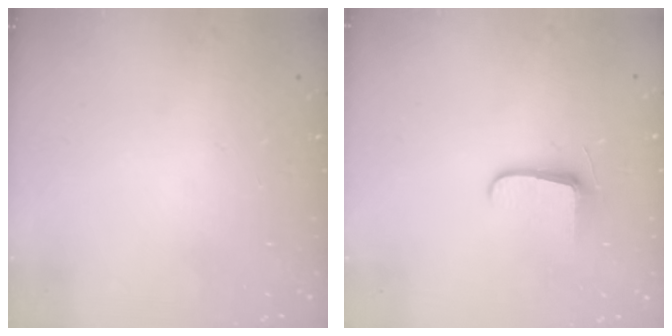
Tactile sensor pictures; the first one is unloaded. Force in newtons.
{"total": 6.8, "press": 6.7, "slide": 0.9}